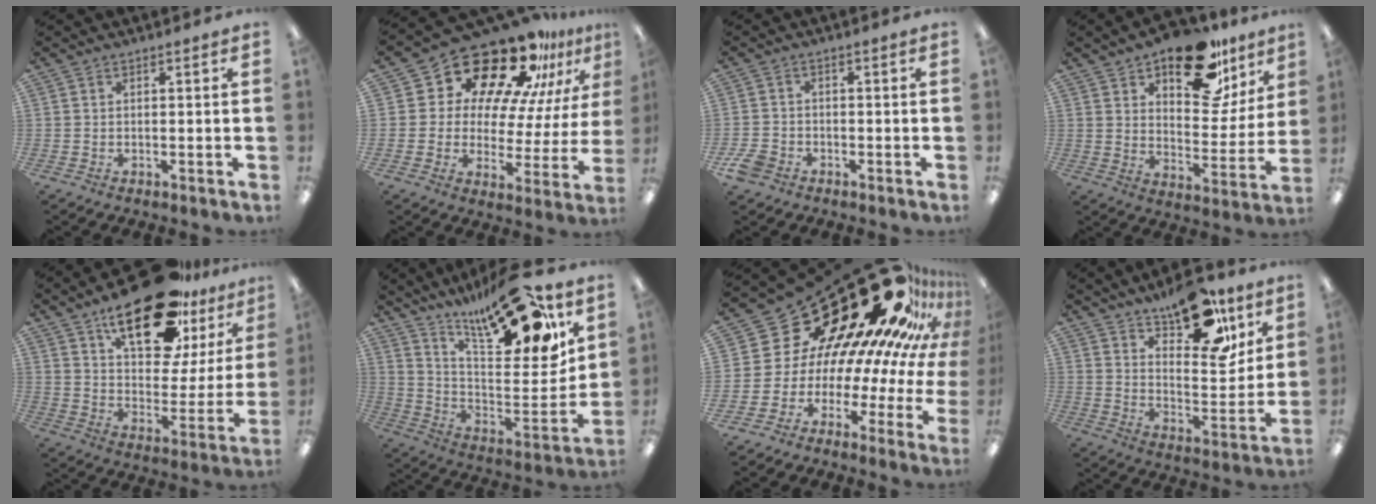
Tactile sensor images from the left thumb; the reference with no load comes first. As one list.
[{"total": 20.5, "force": [16.2, 9.1, 8.8], "torque": [-0.148, -0.128, 0.276]}, {"total": 4.4, "force": [-3.1, 2.8, 1.4], "torque": [-0.036, 0.009, -0.060]}, {"total": 21.1, "force": [14.1, 10.3, 11.8], "torque": [-0.159, -0.084, 0.233]}, {"total": 24.4, "force": [16.3, 10.4, 14.9], "torque": [-0.223, -0.097, 0.273]}, {"total": 22.8, "force": [17.1, 6.3, 13.7], "torque": [-0.195, -0.121, 0.279]}, {"total": 30.5, "force": [20.2, 13.9, 18.2], "torque": [-0.252, -0.201, 0.398]}, {"total": 18.3, "force": [13.0, 8.2, 9.9], "torque": [-0.136, -0.079, 0.219]}]